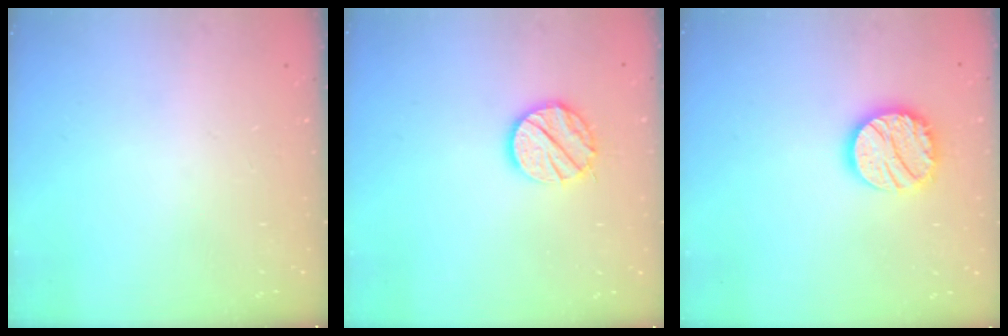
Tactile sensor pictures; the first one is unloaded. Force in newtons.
{"total": 11.5, "press": 11.4, "slide": 1.0}
{"total": 15.2, "press": 15.1, "slide": 1.1}